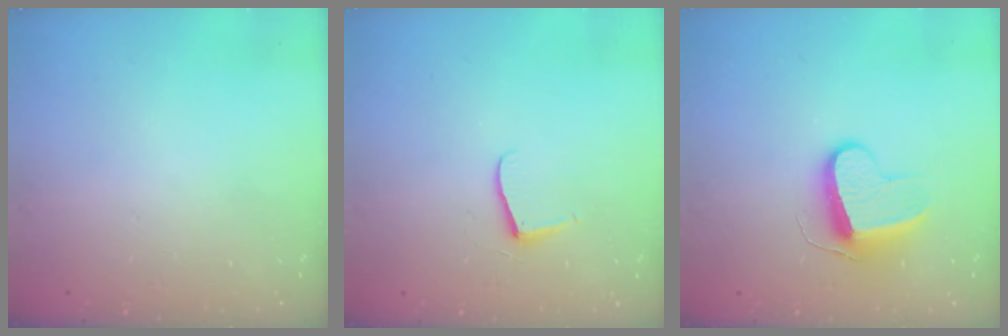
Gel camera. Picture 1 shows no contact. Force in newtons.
{"total": 5.5, "press": 5.5, "slide": 0.6}
{"total": 9.2, "press": 9.2, "slide": 0.2}